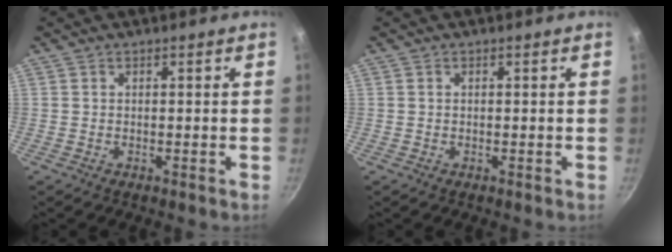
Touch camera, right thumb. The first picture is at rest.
{"total": 0.0}